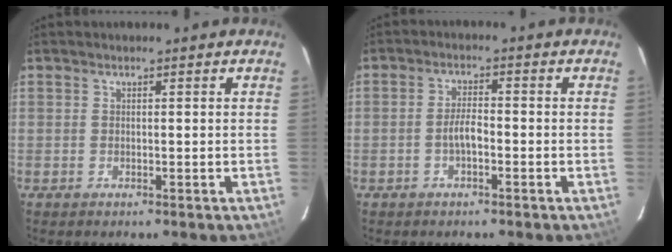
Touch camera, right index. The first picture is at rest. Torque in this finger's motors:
{"motor_torque": [0.10, 0.02, 0.24, 0.07]}